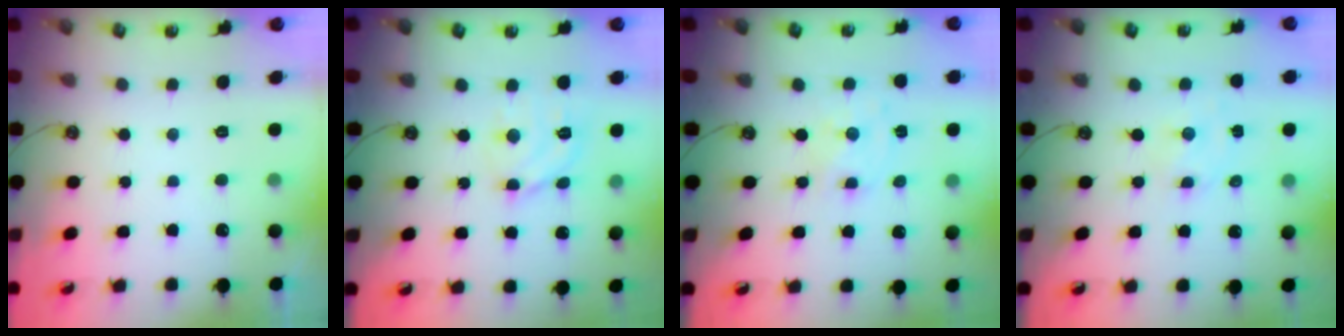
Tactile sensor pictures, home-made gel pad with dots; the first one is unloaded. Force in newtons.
{"total": 10.6, "press": 10.5, "slide": 1.3}
{"total": 1.6, "press": 1.6, "slide": 0.3}
{"total": 1.5, "press": 1.5, "slide": 0.3}